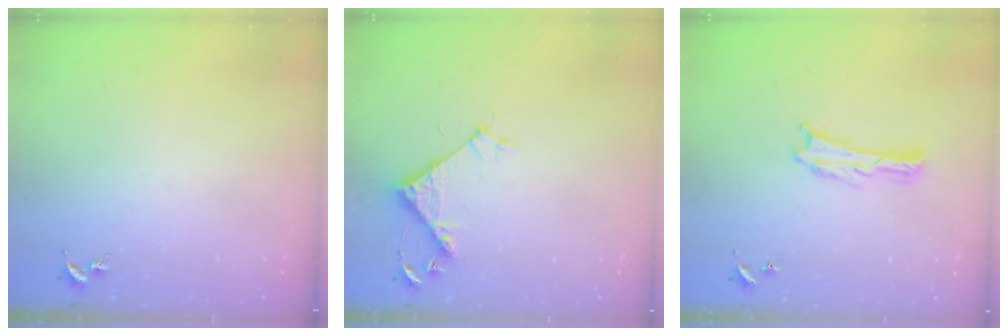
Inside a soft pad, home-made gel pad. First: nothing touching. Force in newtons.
{"total": 5.4, "press": 5.4, "slide": 0.4}
{"total": 0.0}